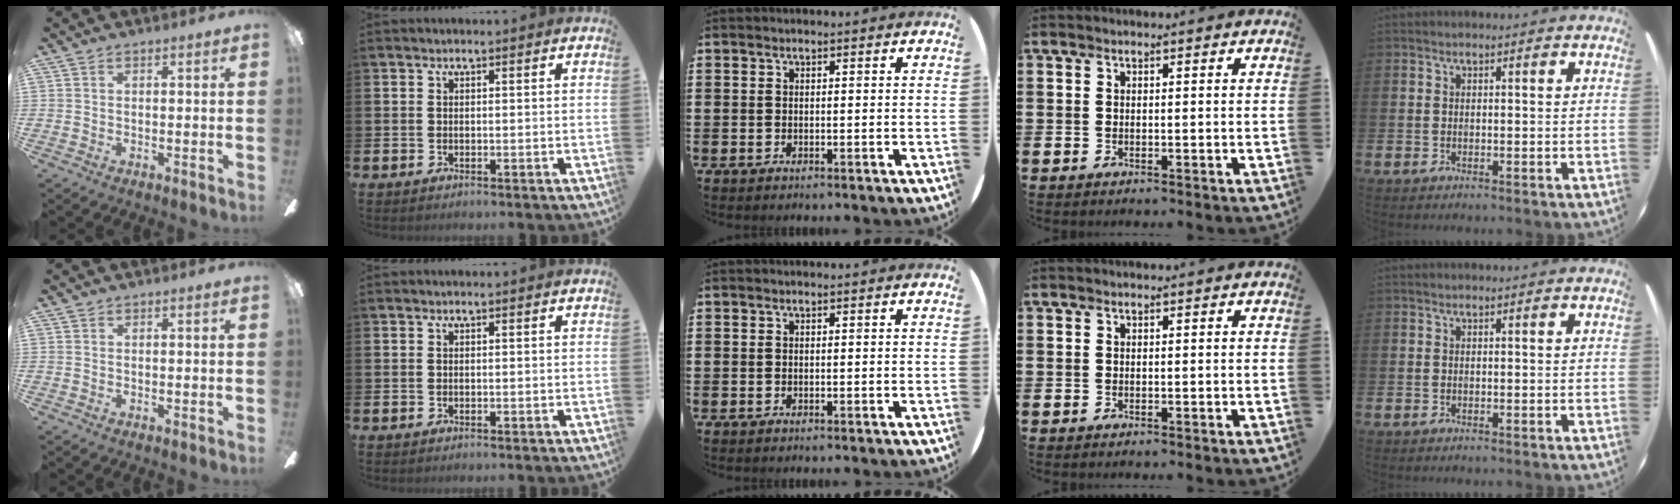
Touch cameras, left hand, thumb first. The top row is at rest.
{}